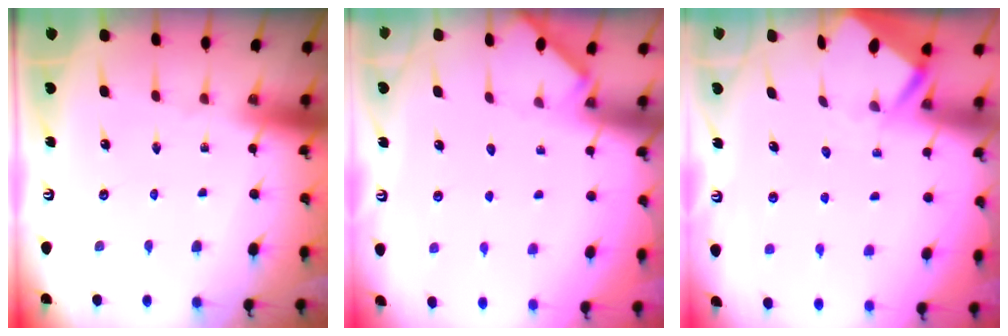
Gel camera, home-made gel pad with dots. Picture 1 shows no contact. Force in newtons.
{"total": 3.1, "press": 3.0, "slide": 0.3}
{"total": 3.2, "press": 3.2, "slide": 0.3}